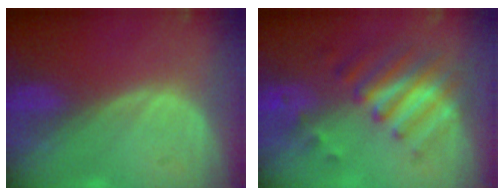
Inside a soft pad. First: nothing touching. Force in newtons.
{"total": 8.0, "press": 7.2, "slide": 3.6}